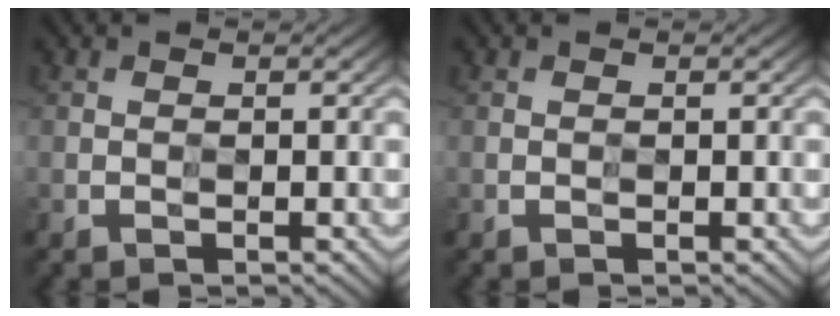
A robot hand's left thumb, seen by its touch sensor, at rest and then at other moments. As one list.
[{"total": 0.0}]